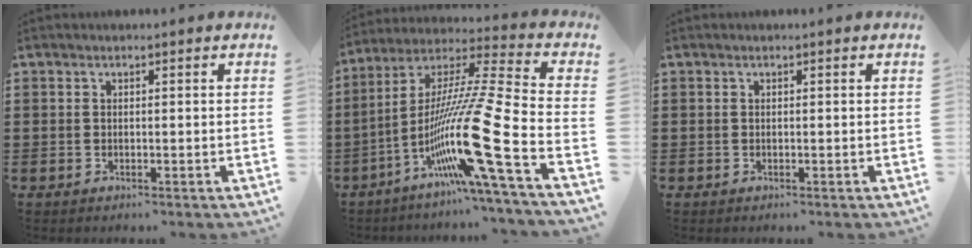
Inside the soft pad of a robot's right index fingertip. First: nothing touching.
{"total": 18.9, "force": [-7.2, 0.5, 17.5], "torque": [-0.344, -0.027, -0.143]}
{"total": 0.0}